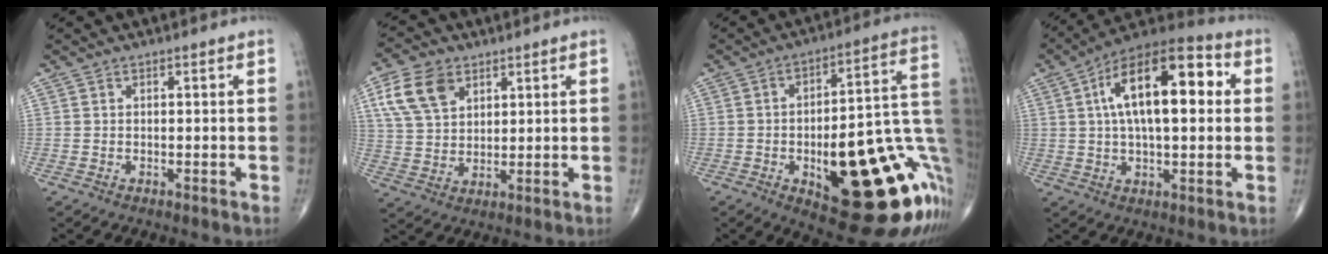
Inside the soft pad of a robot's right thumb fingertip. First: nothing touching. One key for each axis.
{"total": 10.3, "fx": 4.8, "fy": 6.7, "fz": 6.2, "tx": -0.105, "ty": -0.009, "tz": 0.096}
{"total": 29.5, "fx": -8.0, "fy": 10.2, "fz": 26.5, "tx": -0.282, "ty": 0.029, "tz": -0.091}
{"total": 19.6, "fx": 3.8, "fy": 8.7, "fz": 17.2, "tx": -0.262, "ty": 0.024, "tz": 0.052}